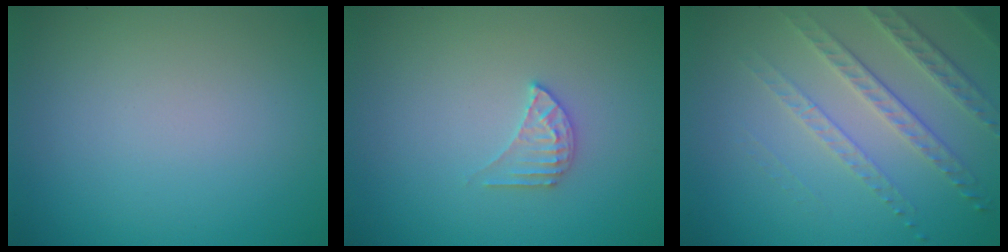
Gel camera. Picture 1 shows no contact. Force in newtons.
{"total": 1.7, "press": 1.7, "slide": 0.1}
{"total": 3.4, "press": 3.1, "slide": 1.4}